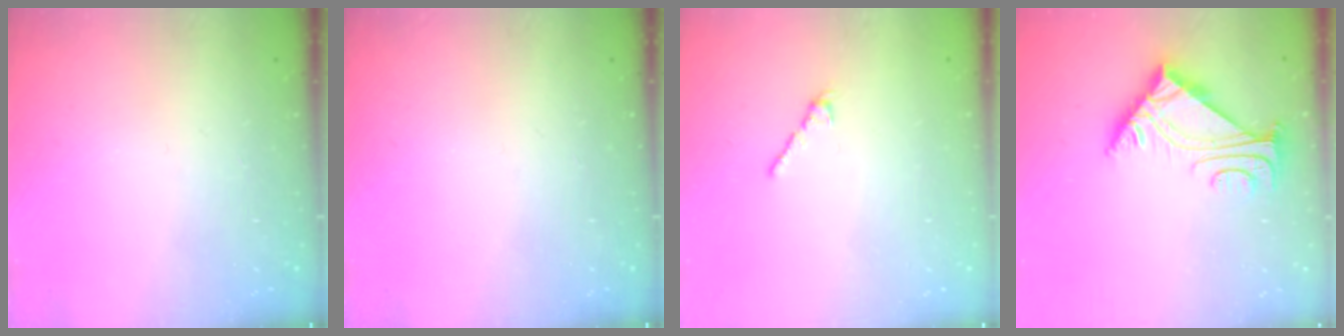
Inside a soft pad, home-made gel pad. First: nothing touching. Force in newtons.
{"total": 0.0}
{"total": 2.2, "press": 2.2, "slide": 0.4}
{"total": 6.2, "press": 6.2, "slide": 0.7}